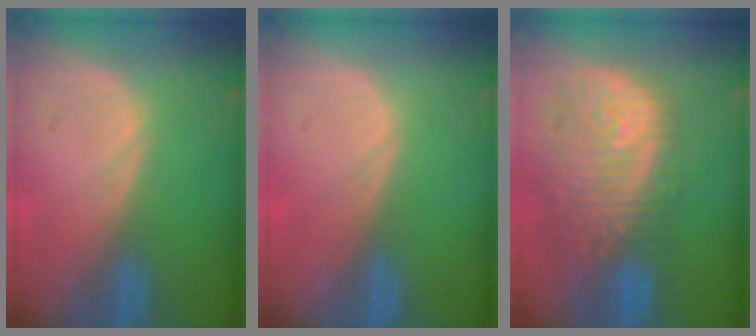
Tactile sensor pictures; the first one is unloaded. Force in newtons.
{"total": 0.0}
{"total": 12.1, "press": 10.8, "slide": 5.5}